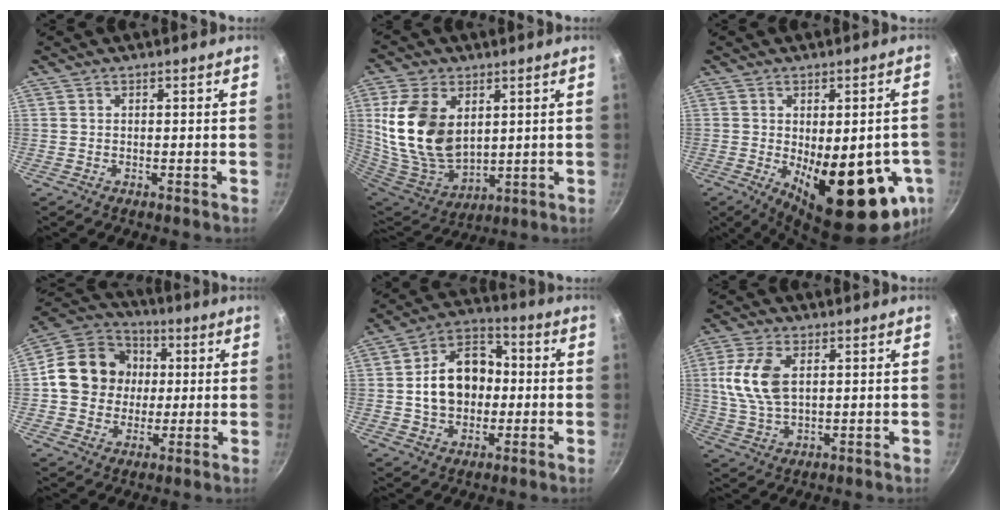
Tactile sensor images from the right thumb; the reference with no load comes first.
{"total": 18.9, "force": [4.3, 12.2, 13.8], "torque": [-0.253, -0.034, 0.098]}
{"total": 21.4, "force": [-5.5, 8.8, 18.7], "torque": [-0.216, -0.019, -0.053]}
{"total": 15.3, "force": [1.2, 13.5, 7.0], "torque": [-0.092, 0.021, 0.009]}
{"total": 14.3, "force": [0.0, 10.7, 9.5], "torque": [-0.125, 0.031, -0.011]}
{"total": 10.4, "force": [2.2, 5.9, 8.2], "torque": [-0.165, -0.004, 0.044]}